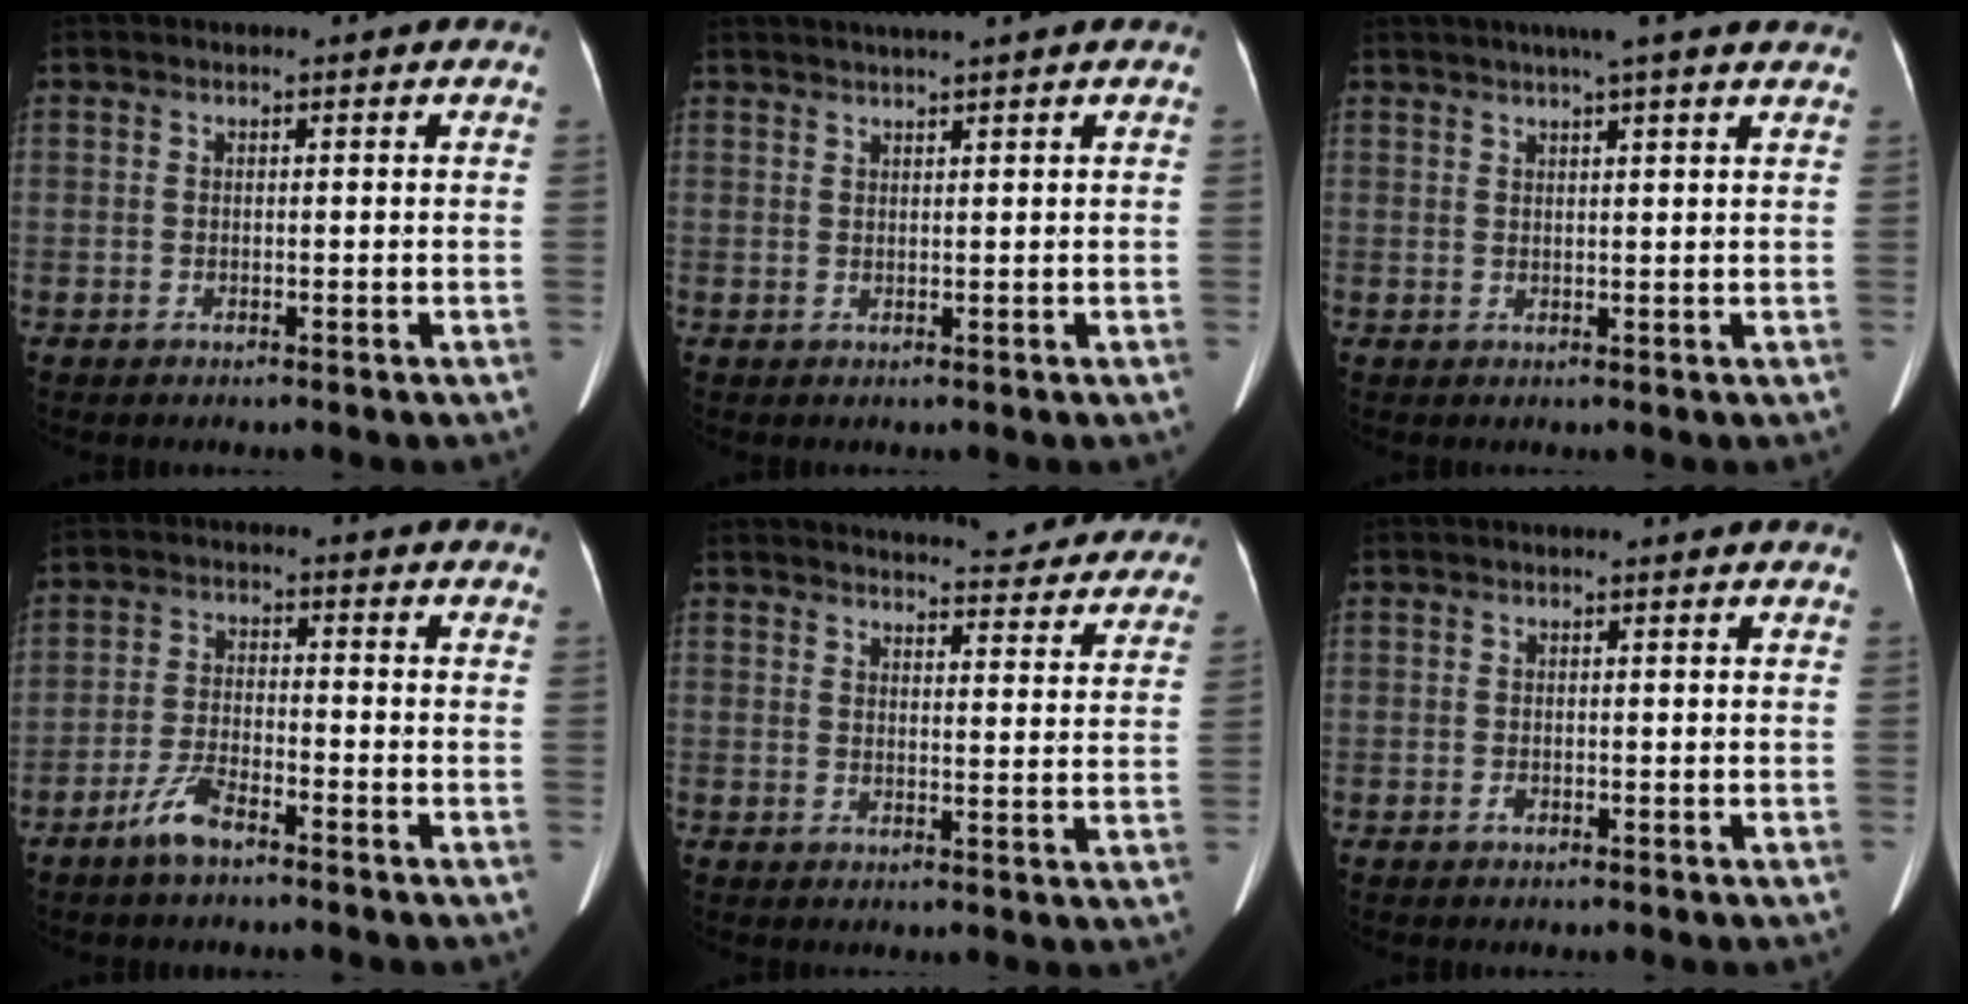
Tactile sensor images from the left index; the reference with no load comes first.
{"total": 3.9, "force": [3.3, -0.6, 2.0], "torque": [-0.026, 0.024, 0.053]}
{"total": 9.4, "force": [7.7, 0.7, 5.4], "torque": [-0.078, 0.027, 0.089]}
{"total": 5.0, "force": [-3.8, 1.1, 3.1], "torque": [-0.074, -0.003, -0.073]}
{"total": 19.1, "force": [18.1, 3.4, 5.1], "torque": [-0.049, -0.039, 0.200]}
{"total": 0.6, "force": [-0.3, 0.3, 0.3], "torque": [-0.009, 0.000, -0.003]}